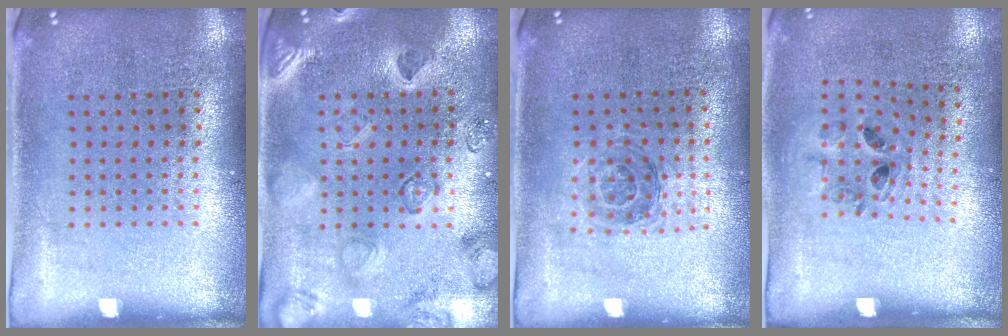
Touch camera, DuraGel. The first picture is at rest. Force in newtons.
{"total": 2.4, "press": 2.3, "slide": 0.7}
{"total": 1.1, "press": 1.0, "slide": 0.3}
{"total": 0.9, "press": 0.8, "slide": 0.5}